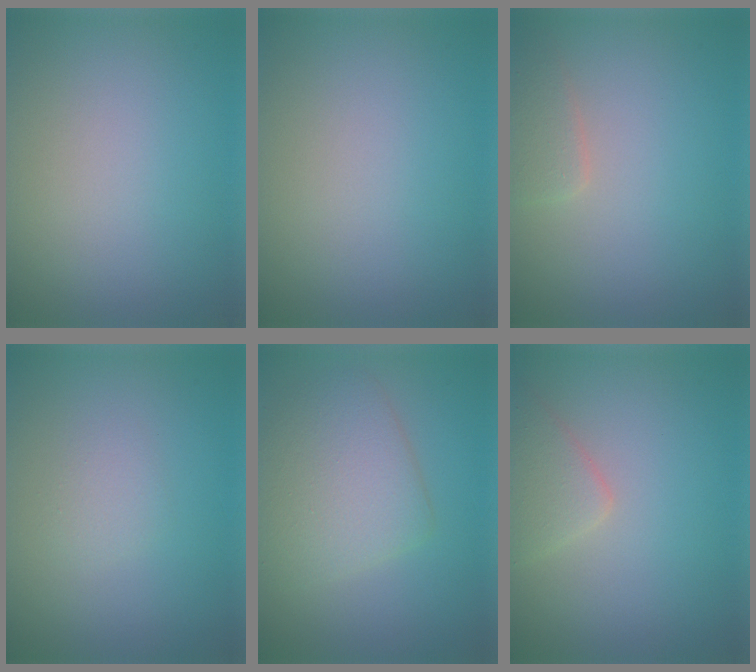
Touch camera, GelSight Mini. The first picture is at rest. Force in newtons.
{"total": 0.0}
{"total": 1.8, "press": 1.8, "slide": 0.2}
{"total": 1.0, "press": 1.0, "slide": 0.0}
{"total": 5.1, "press": 5.1, "slide": 0.1}
{"total": 2.3, "press": 2.3, "slide": 0.0}